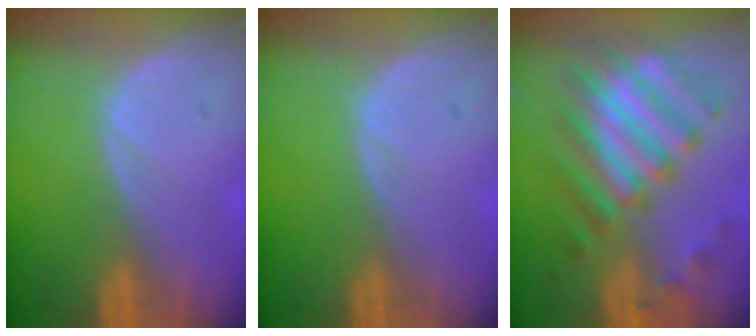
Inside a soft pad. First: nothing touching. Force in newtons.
{"total": 0.0}
{"total": 9.3, "press": 9.2, "slide": 1.5}